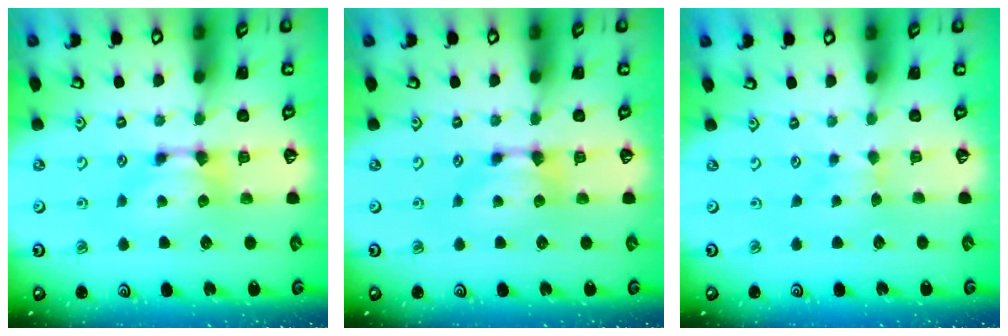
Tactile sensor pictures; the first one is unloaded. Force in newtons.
{"total": 0.0}
{"total": 3.3, "press": 3.3, "slide": 0.4}